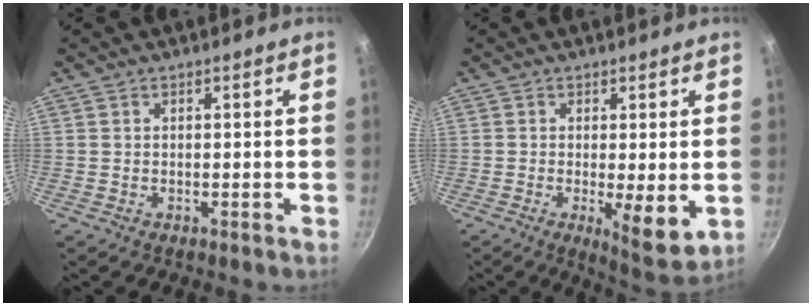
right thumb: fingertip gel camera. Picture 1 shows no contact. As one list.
[{"total": 7.7, "force": [-1.1, 2.1, 7.3], "torque": [-0.099, -0.021, -0.007]}]